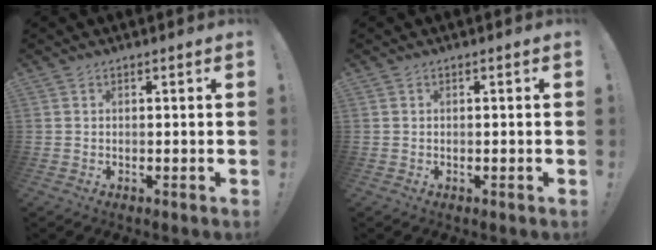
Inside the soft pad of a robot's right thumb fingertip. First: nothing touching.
{"total": 0.0}